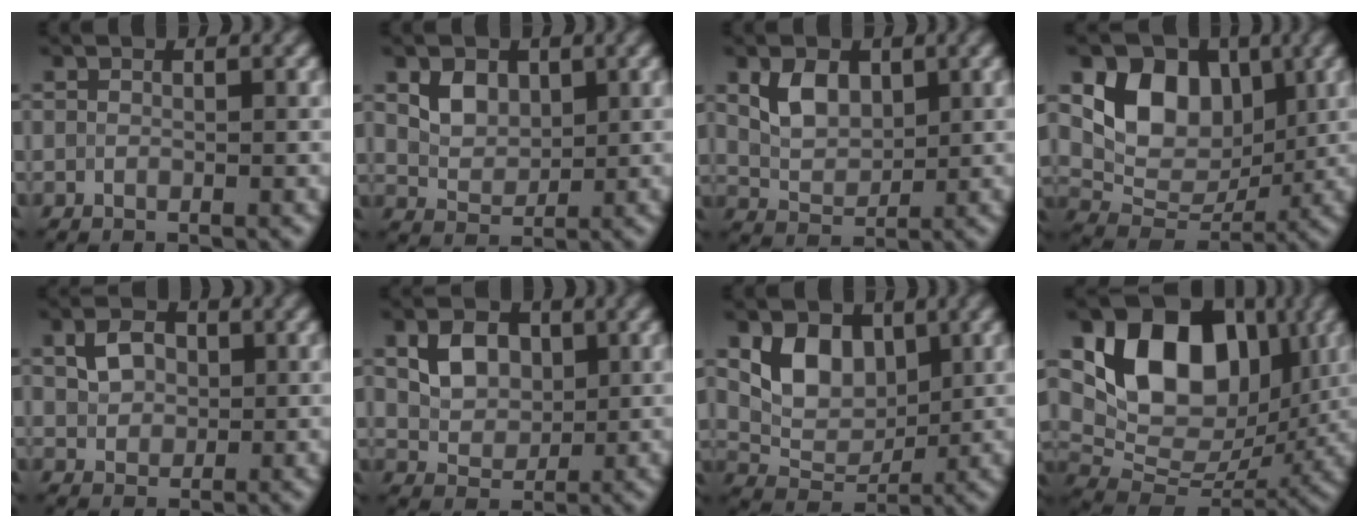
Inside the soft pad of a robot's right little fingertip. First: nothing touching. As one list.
[{"total": 2.8, "force": [1.2, 2.1, 1.5], "torque": [-0.032, -0.005, 0.022]}, {"total": 3.5, "force": [1.4, 2.4, 2.2], "torque": [-0.044, -0.002, 0.028]}, {"total": 7.6, "force": [2.3, 5.6, 4.5], "torque": [-0.066, -0.008, 0.036]}, {"total": 3.0, "force": [0.8, 2.3, 1.8], "torque": [-0.038, 0.004, 0.012]}, {"total": 4.1, "force": [1.2, 3.0, 2.4], "torque": [-0.050, -0.001, 0.021]}, {"total": 4.9, "force": [1.8, 3.4, 2.9], "torque": [-0.055, -0.008, 0.033]}, {"total": 12.4, "force": [3.9, 8.5, 8.1], "torque": [-0.123, -0.001, 0.062]}]